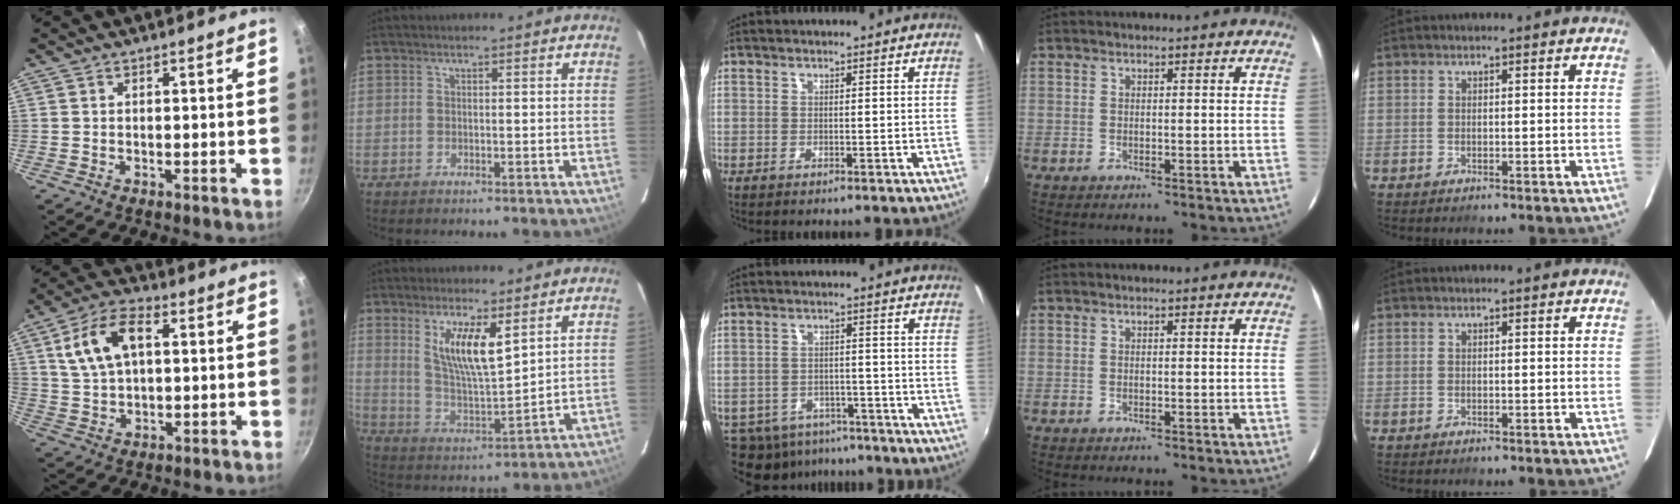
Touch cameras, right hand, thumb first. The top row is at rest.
{"thumb": {"total": 11.8, "force": [3.3, 6.8, 9.1], "torque": [-0.156, 0.015, 0.057]}, "index": {"total": 10.4, "force": [5.2, 2.5, 8.6], "torque": [-0.159, -0.009, 0.107]}, "middle": {"total": 14.3, "force": [-10.0, 8.6, 5.6], "torque": [-0.150, -0.013, -0.133]}}